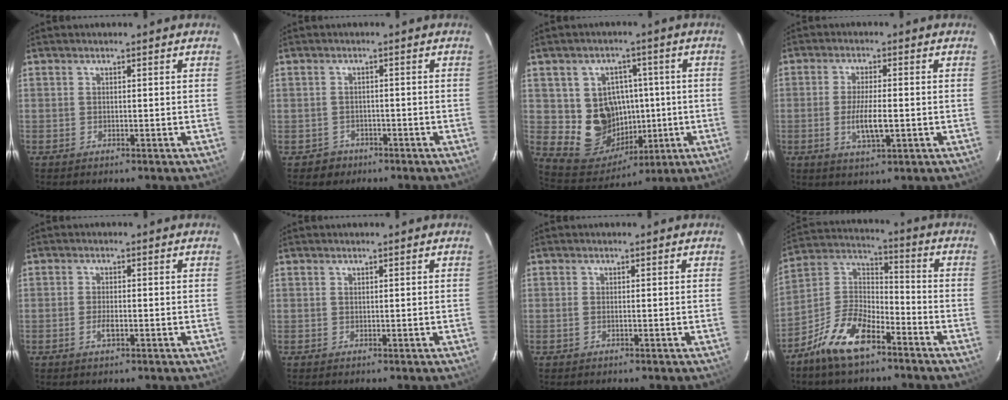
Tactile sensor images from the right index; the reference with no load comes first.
{"total": 3.3, "force": [-1.6, 2.8, -0.1], "torque": [-0.006, 0.012, -0.022]}
{"total": 13.0, "force": [0.2, 12.3, 4.0], "torque": [-0.096, 0.023, 0.024]}
{"total": 6.3, "force": [-1.3, 1.4, 6.0], "torque": [-0.115, -0.007, -0.022]}
{"total": 2.5, "force": [-0.9, 0.9, 2.1], "torque": [-0.044, -0.001, -0.017]}
{"total": 0.0}
{"total": 0.8, "force": [-0.2, 0.2, 0.7], "torque": [-0.017, 0.001, -0.006]}
{"total": 13.4, "force": [-8.4, 5.0, 9.2], "torque": [-0.198, 0.009, -0.160]}